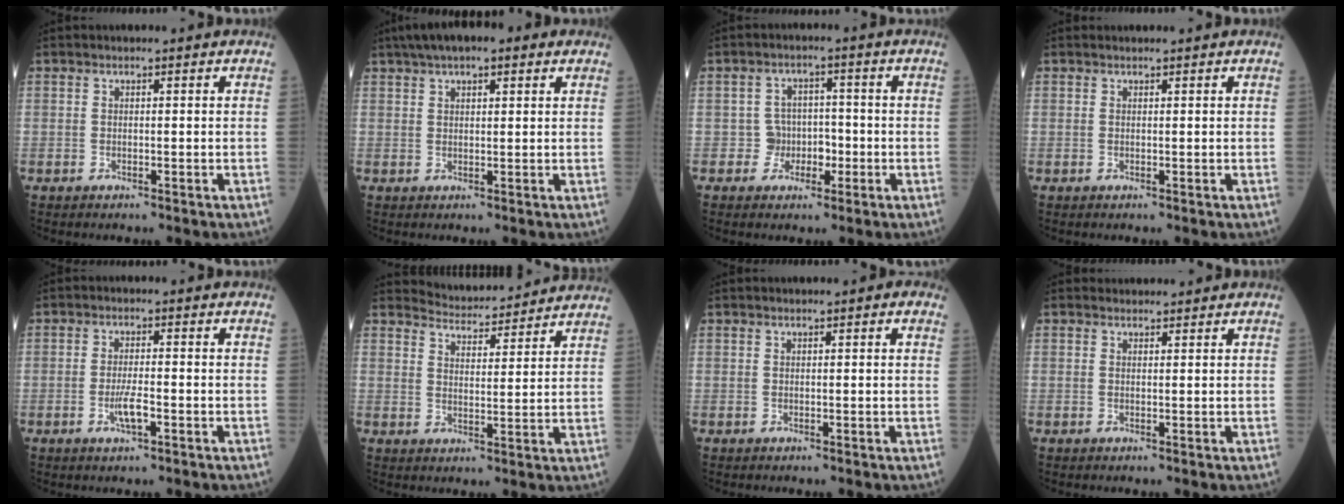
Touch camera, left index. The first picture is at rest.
{"total": 8.9, "force": [5.7, 2.8, 6.2], "torque": [-0.100, 0.041, 0.086]}
{"total": 3.8, "force": [-1.3, 3.5, 0.6], "torque": [0.001, 0.009, -0.024]}
{"total": 0.0}
{"total": 3.1, "force": [-1.3, 0.5, 2.8], "torque": [-0.059, -0.005, -0.026]}
{"total": 9.4, "force": [9.3, 1.3, 0.9], "torque": [-0.018, 0.016, 0.127]}
{"total": 1.1, "force": [0.5, 0.2, 0.9], "torque": [-0.014, 0.008, 0.002]}
{"total": 1.4, "force": [1.4, 0.3, -0.1], "torque": [-0.007, 0.012, 0.024]}